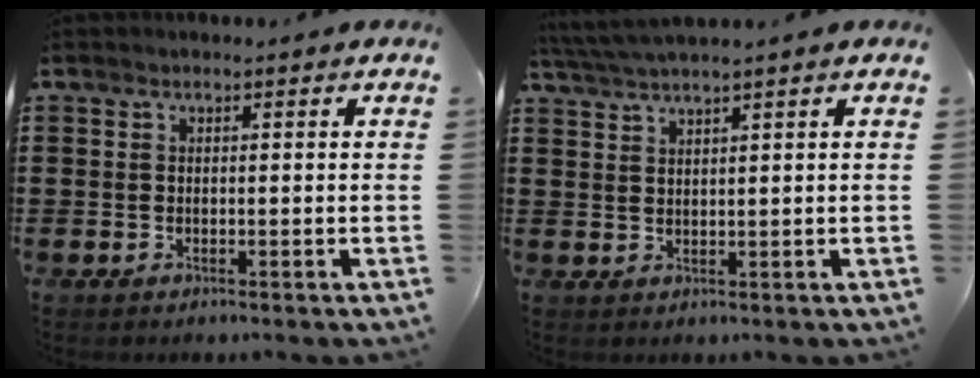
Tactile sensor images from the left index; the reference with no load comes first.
{"total": 2.4, "force": [2.2, -0.5, 0.8], "torque": [-0.023, -0.001, 0.040]}